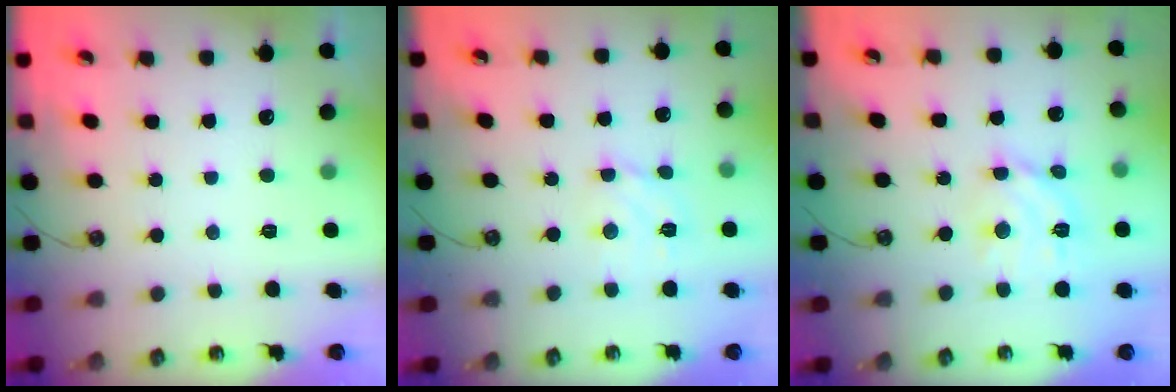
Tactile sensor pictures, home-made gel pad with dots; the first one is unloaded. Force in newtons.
{"total": 4.7, "press": 4.7, "slide": 0.3}
{"total": 11.9, "press": 11.9, "slide": 1.0}